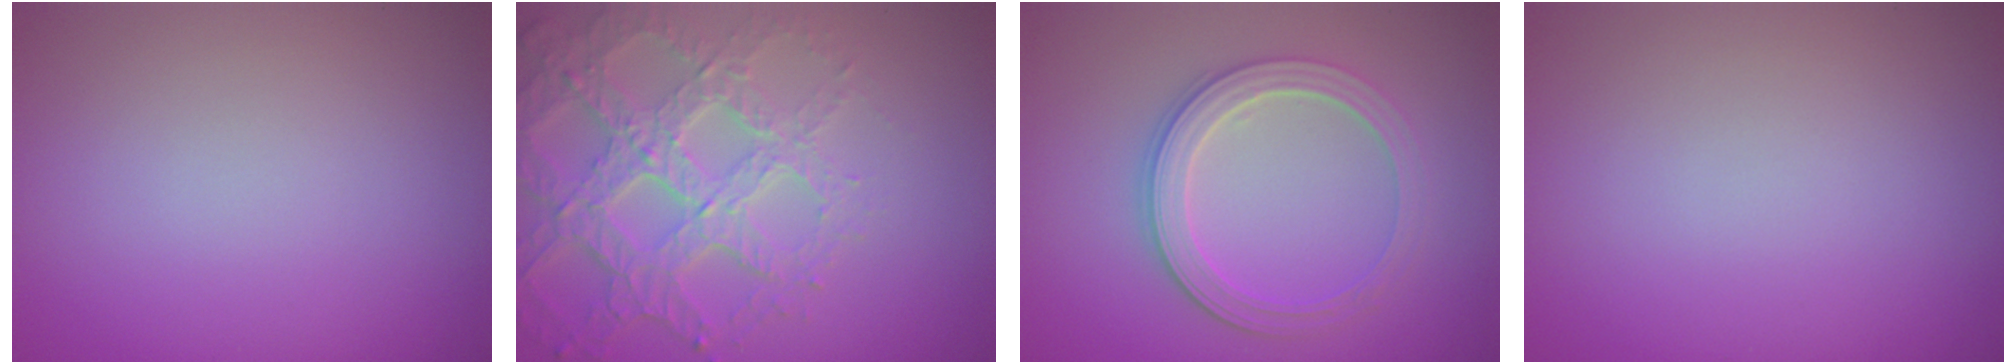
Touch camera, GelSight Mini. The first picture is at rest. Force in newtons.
{"total": 6.3, "press": 4.8, "slide": 4.1}
{"total": 3.9, "press": 3.3, "slide": 2.0}
{"total": 0.0}